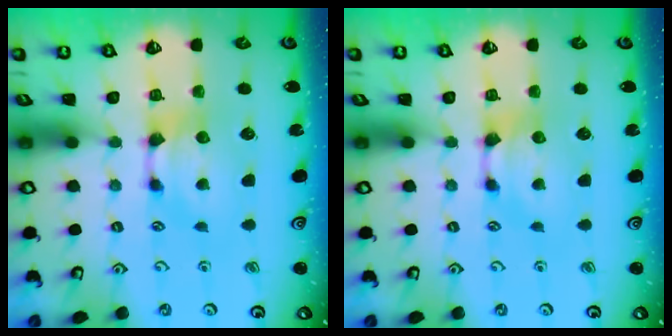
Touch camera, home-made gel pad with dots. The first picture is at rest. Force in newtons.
{"total": 0.0}